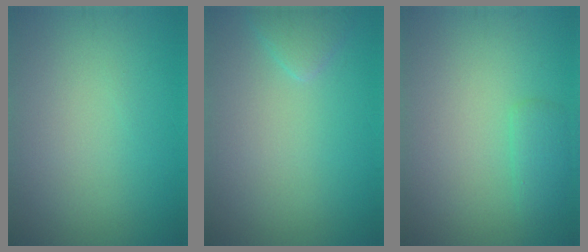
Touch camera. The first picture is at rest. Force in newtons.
{"total": 1.4, "press": 1.4, "slide": 0.2}
{"total": 1.5, "press": 1.5, "slide": 0.1}